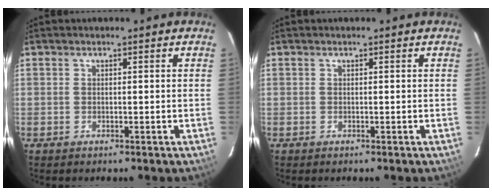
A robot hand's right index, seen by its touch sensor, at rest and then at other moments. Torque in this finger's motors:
{"motor_torque": [-0.06, 0.06, 0.02, 0.00]}